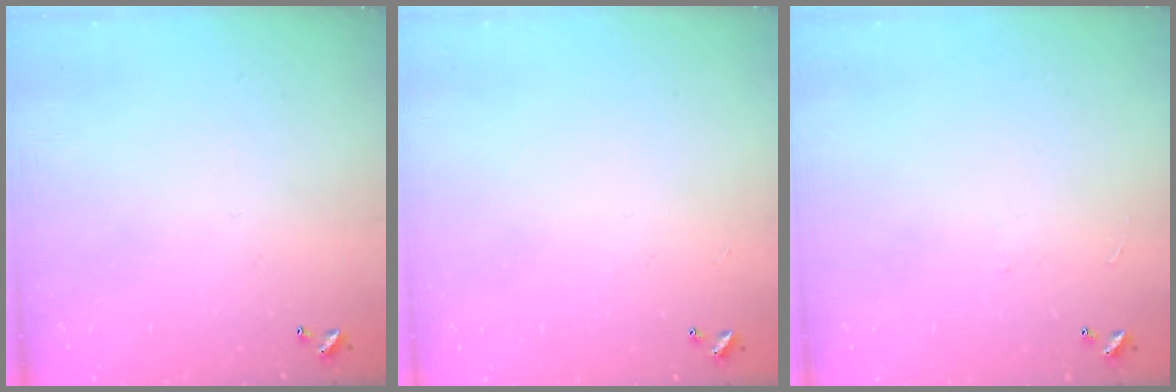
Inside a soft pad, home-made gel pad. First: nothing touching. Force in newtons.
{"total": 0.6, "press": 0.2, "slide": 0.6}
{"total": 1.3, "press": 1.3, "slide": 0.4}